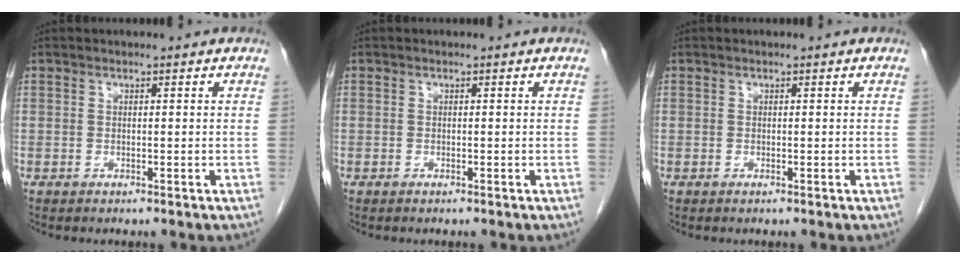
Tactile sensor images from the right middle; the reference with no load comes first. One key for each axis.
{"total": 0.0}
{"total": 0.0}